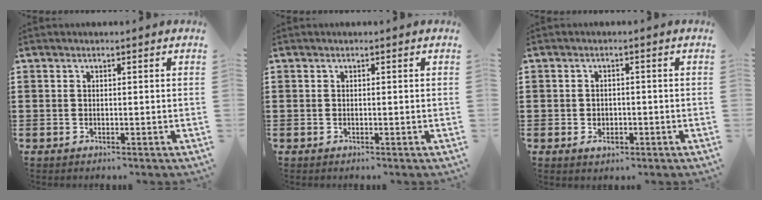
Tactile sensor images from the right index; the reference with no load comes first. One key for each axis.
{"total": 0.0}
{"total": 1.7, "fx": -0.8, "fy": 1.2, "fz": 0.8, "tx": -0.019, "ty": 0.000, "tz": -0.017}